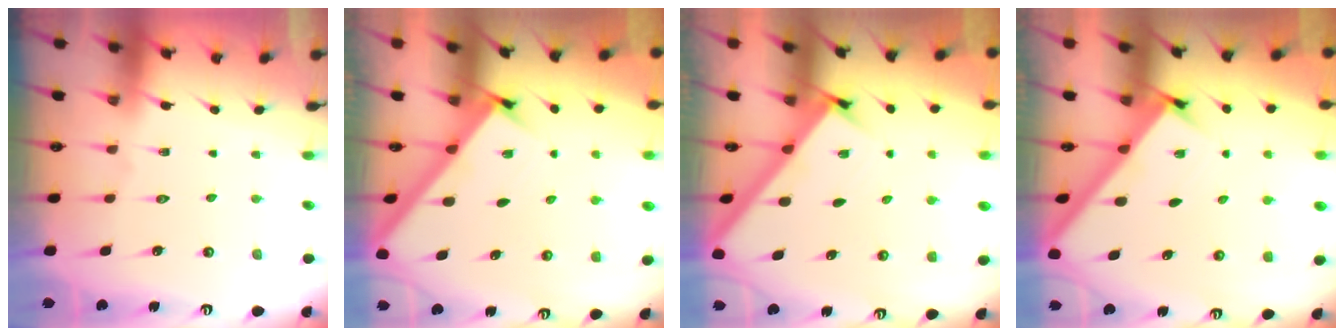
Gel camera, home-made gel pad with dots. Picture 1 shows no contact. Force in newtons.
{"total": 2.6, "press": 2.6, "slide": 0.3}
{"total": 2.6, "press": 2.6, "slide": 0.3}
{"total": 2.5, "press": 2.5, "slide": 0.3}